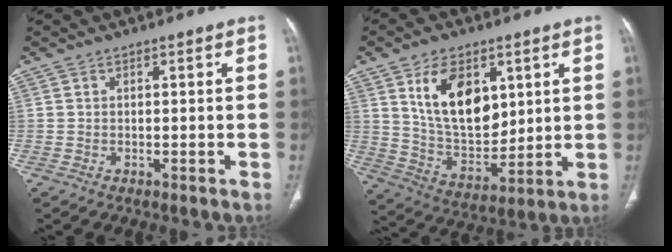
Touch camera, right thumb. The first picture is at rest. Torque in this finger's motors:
{"motor_torque": [-0.23, 0.52, 0.38, 0.47, 0.17]}